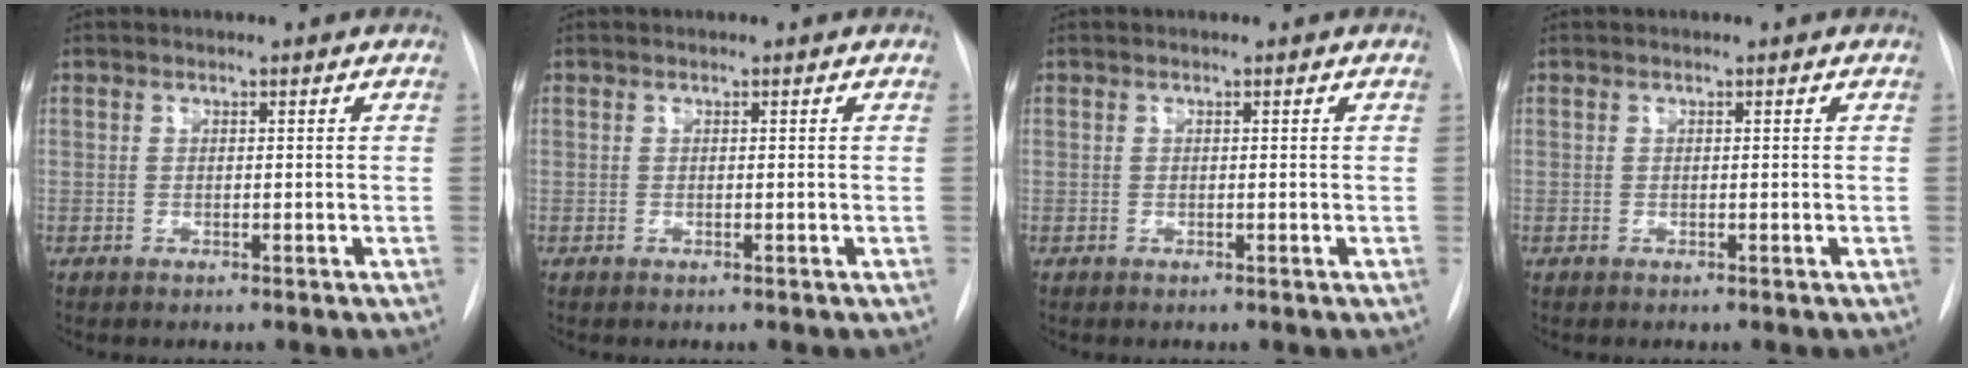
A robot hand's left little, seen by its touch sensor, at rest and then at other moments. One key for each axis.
{"total": 0.0}
{"total": 0.0}
{"total": 0.0}